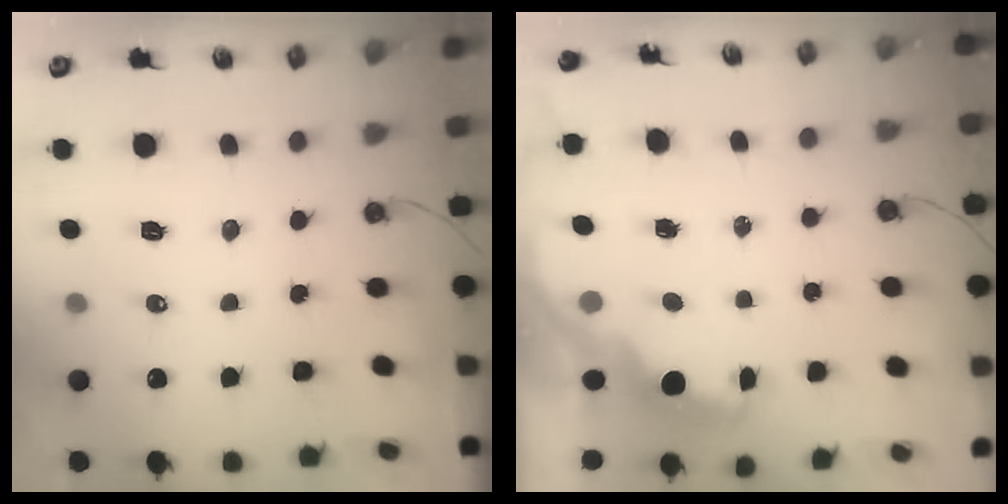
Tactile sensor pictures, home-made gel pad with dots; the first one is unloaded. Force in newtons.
{"total": 2.5, "press": 2.3, "slide": 0.7}